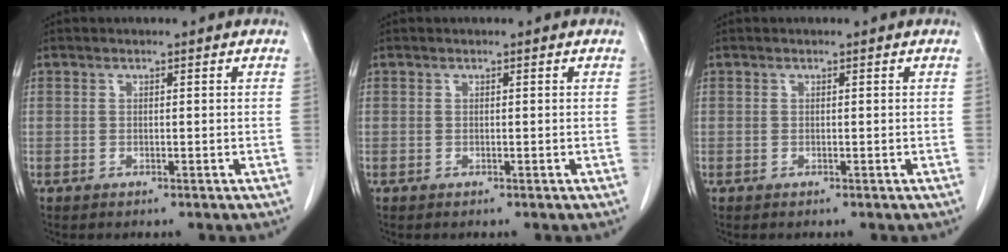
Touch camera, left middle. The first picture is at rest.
{"total": 0.0}
{"total": 0.0}